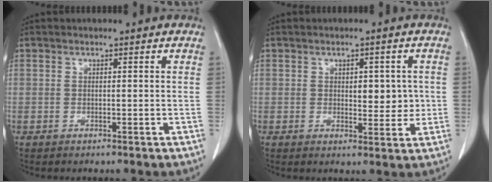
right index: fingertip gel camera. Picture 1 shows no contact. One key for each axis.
{"total": 4.6, "fx": 0.4, "fy": 2.4, "fz": 3.9, "tx": -0.043, "ty": -0.003, "tz": 0.010}